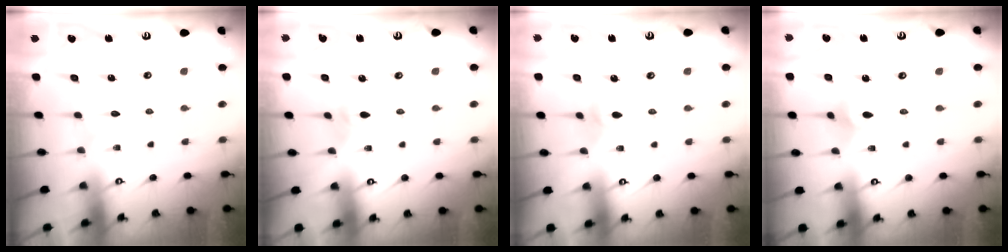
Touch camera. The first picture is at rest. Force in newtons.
{"total": 2.0, "press": 2.0, "slide": 0.5}
{"total": 3.3, "press": 3.1, "slide": 0.9}
{"total": 2.9, "press": 2.9, "slide": 0.5}